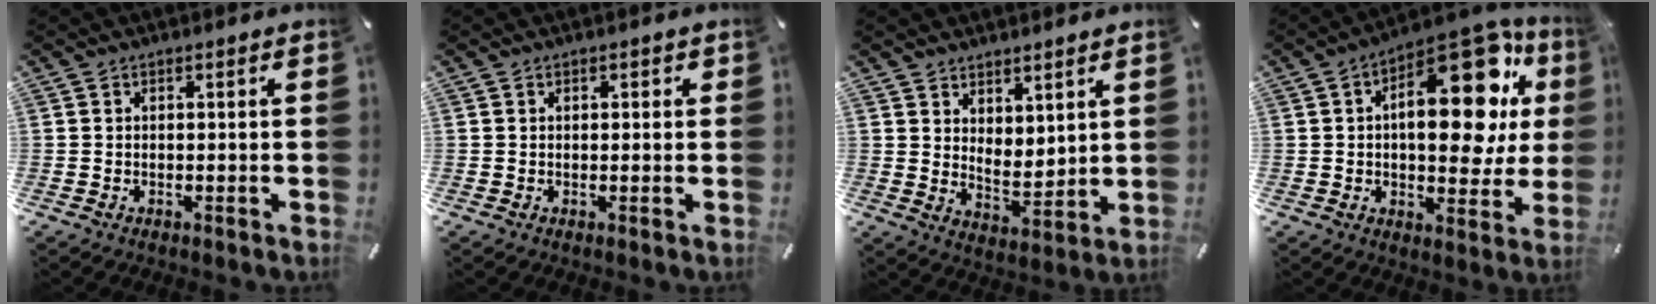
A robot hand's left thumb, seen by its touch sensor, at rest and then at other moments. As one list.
[{"total": 0.8, "force": [0.1, 0.7, 0.5], "torque": [-0.002, 0.003, -0.001]}, {"total": 5.6, "force": [5.0, 2.5, -0.1], "torque": [0.006, -0.043, 0.093]}, {"total": 22.2, "force": [6.9, 10.9, 18.1], "torque": [-0.234, -0.047, 0.109]}]